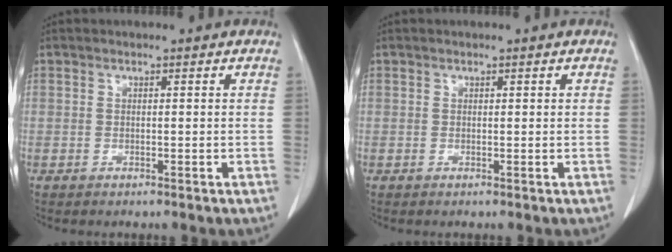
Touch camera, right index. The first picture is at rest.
{"total": 0.0}